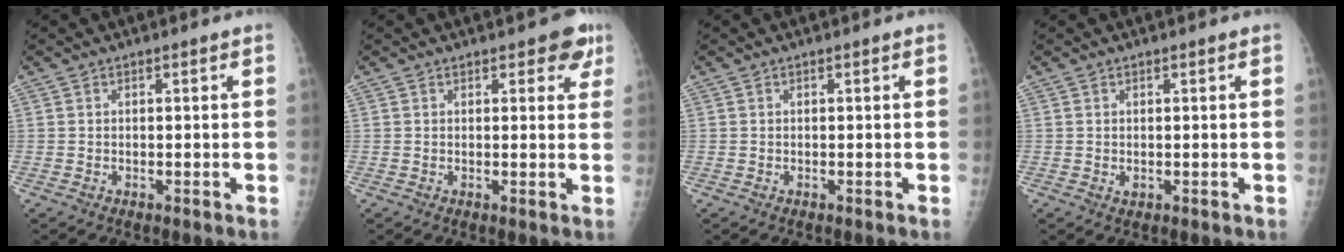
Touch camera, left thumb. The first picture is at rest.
{"total": 4.1, "force": [2.5, 2.1, 2.5], "torque": [0.003, -0.006, 0.023]}
{"total": 0.0}
{"total": 1.0, "force": [0.2, 0.6, 0.7], "torque": [-0.010, -0.003, 0.007]}